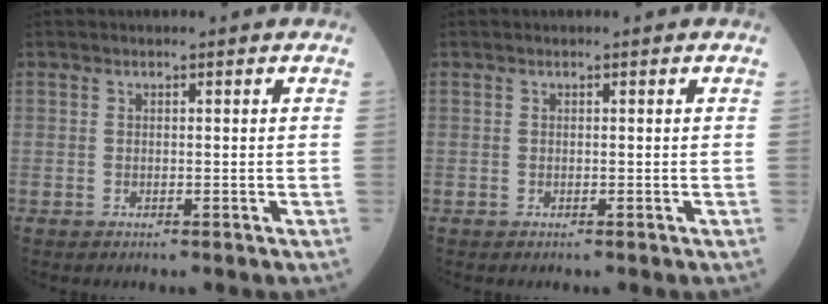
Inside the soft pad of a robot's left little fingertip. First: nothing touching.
{"total": 0.0}